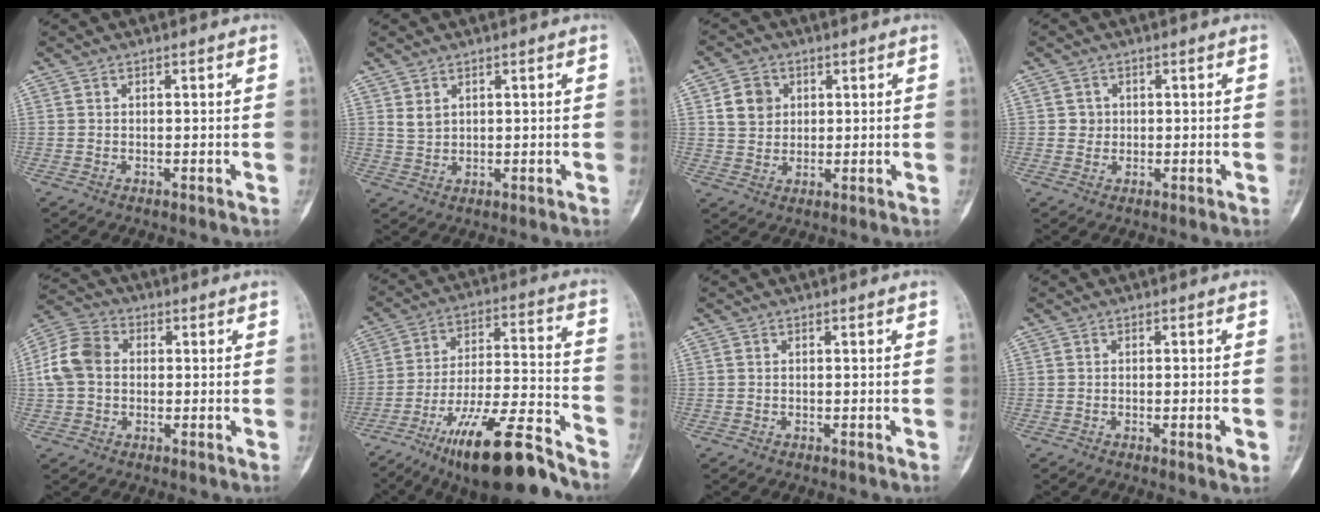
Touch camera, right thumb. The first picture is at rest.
{"total": 2.6, "force": [1.4, 1.8, 1.3], "torque": [-0.018, -0.010, 0.035]}
{"total": 6.3, "force": [1.9, 5.4, 2.7], "torque": [-0.024, -0.006, 0.036]}
{"total": 2.0, "force": [0.2, 2.0, 0.4], "torque": [0.005, 0.004, 0.003]}
{"total": 8.8, "force": [0.5, 6.9, 5.4], "torque": [-0.108, 0.026, 0.001]}
{"total": 20.2, "force": [-14.5, 4.4, 13.3], "torque": [-0.219, 0.076, -0.246]}
{"total": 0.0}
{"total": 2.4, "force": [-0.7, 0.4, 2.3], "torque": [-0.034, -0.003, -0.009]}